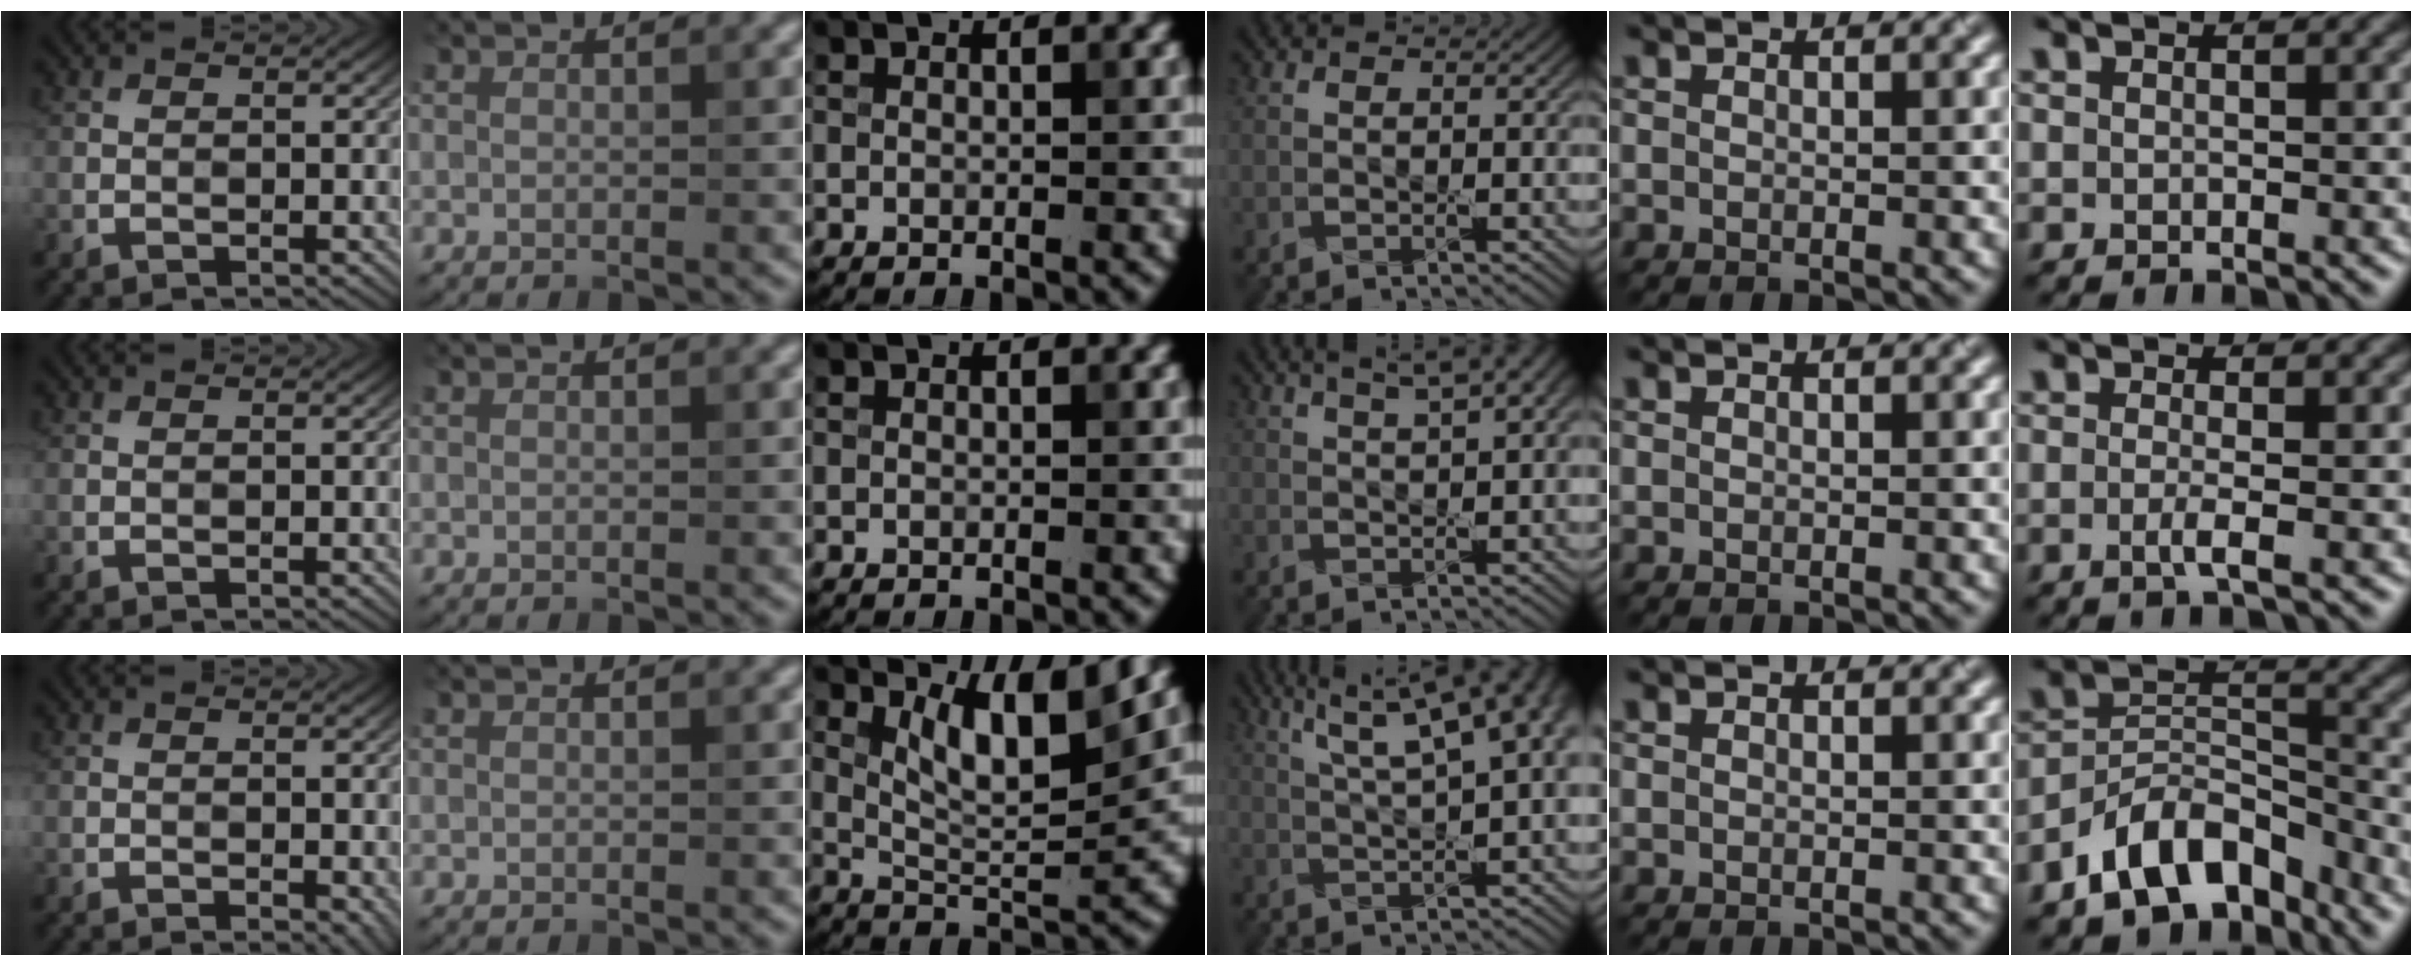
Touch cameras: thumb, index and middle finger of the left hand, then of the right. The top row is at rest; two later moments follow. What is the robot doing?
{"motion": "pour", "object": "sugar"}